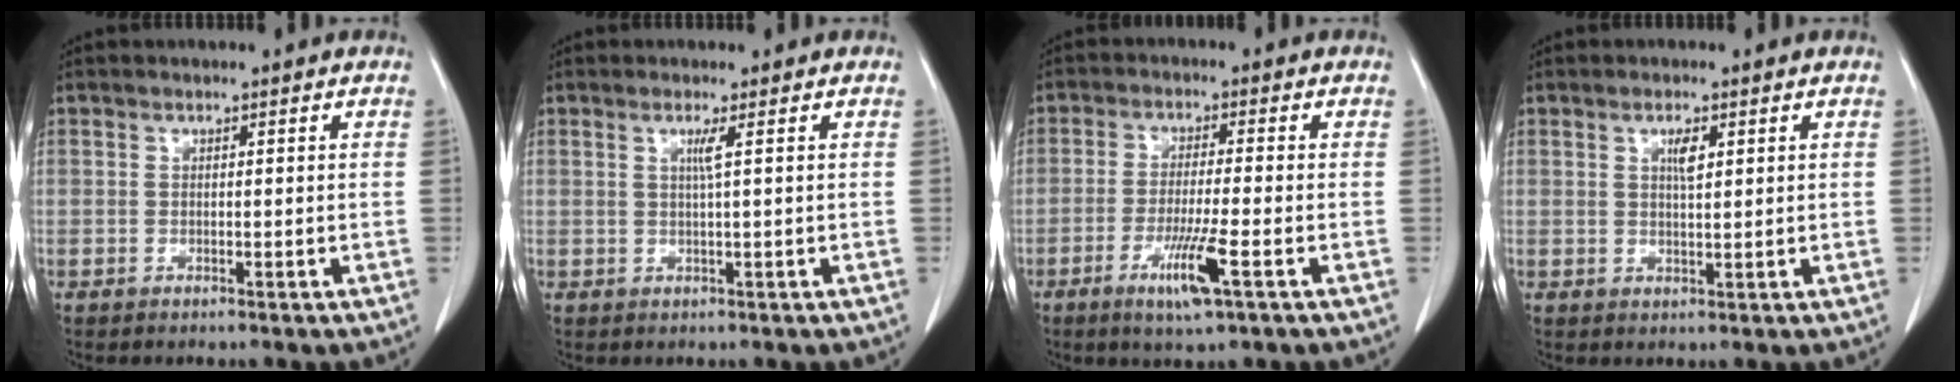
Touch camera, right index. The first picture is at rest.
{"total": 1.6, "force": [0.5, -0.5, 1.4], "torque": [-0.033, -0.003, 0.010]}
{"total": 6.9, "force": [-3.2, -0.1, 6.2], "torque": [-0.117, -0.018, -0.056]}
{"total": 2.3, "force": [1.0, 0.5, 2.0], "torque": [-0.038, -0.002, 0.017]}